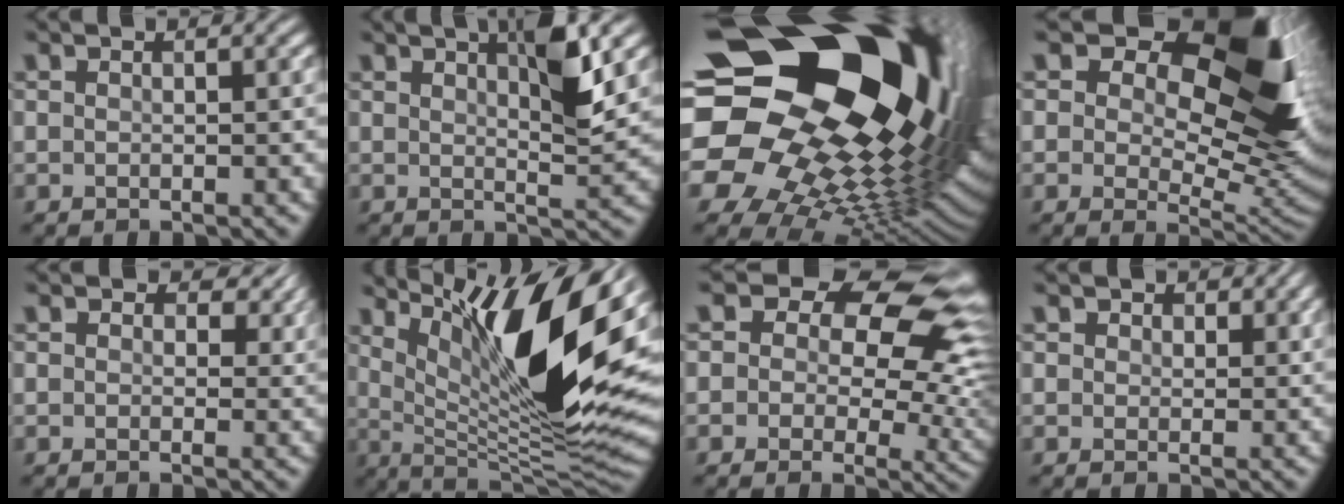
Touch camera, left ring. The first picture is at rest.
{"total": 4.4, "force": [2.3, 0.4, 3.7], "torque": [-0.056, 0.001, 0.034]}
{"total": 21.6, "force": [5.6, 15.0, 14.5], "torque": [-0.250, -0.015, 0.095]}
{"total": 12.7, "force": [5.5, 6.9, 9.2], "torque": [-0.116, -0.008, 0.087]}
{"total": 1.7, "force": [1.3, 1.1, 0.5], "torque": [-0.005, -0.001, 0.006]}
{"total": 13.4, "force": [6.0, 3.2, 11.5], "torque": [-0.187, -0.006, 0.109]}
{"total": 13.4, "force": [6.1, 8.4, 8.5], "torque": [-0.101, 0.037, 0.080]}
{"total": 1.2, "force": [1.0, 0.4, -0.5], "torque": [0.010, -0.003, 0.007]}